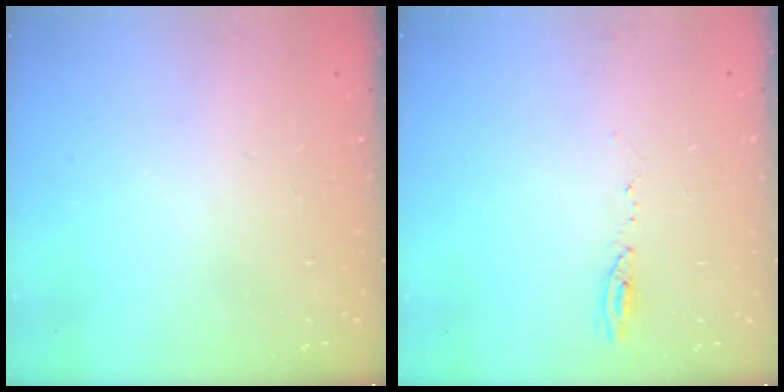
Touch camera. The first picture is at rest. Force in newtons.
{"total": 4.1, "press": 3.9, "slide": 1.4}